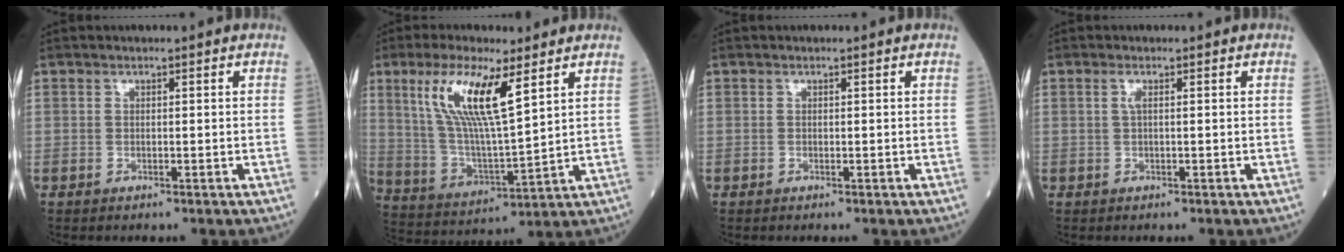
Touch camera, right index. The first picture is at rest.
{"total": 13.0, "force": [6.2, 2.0, 11.3], "torque": [-0.238, 0.000, 0.124]}
{"total": 0.0}
{"total": 1.0, "force": [0.3, 0.0, 0.9], "torque": [-0.026, 0.001, 0.005]}